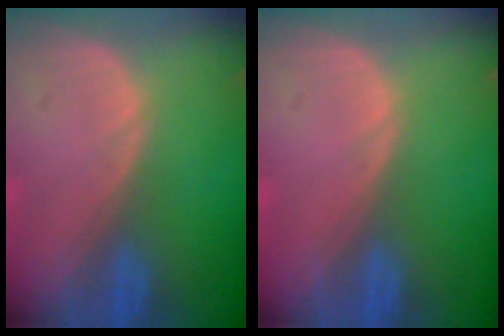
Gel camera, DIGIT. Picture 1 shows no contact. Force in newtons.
{"total": 0.0}